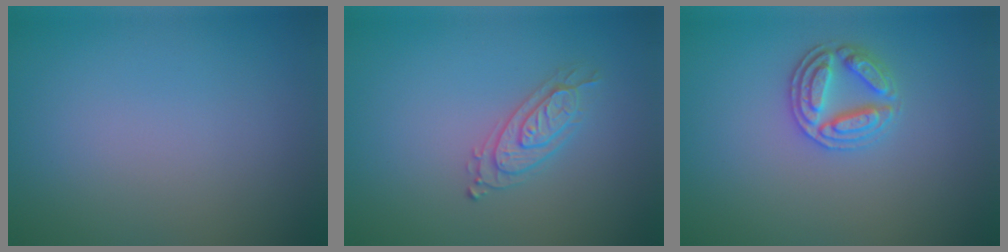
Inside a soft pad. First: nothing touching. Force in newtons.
{"total": 2.1, "press": 2.1, "slide": 0.5}
{"total": 2.9, "press": 2.9, "slide": 0.5}